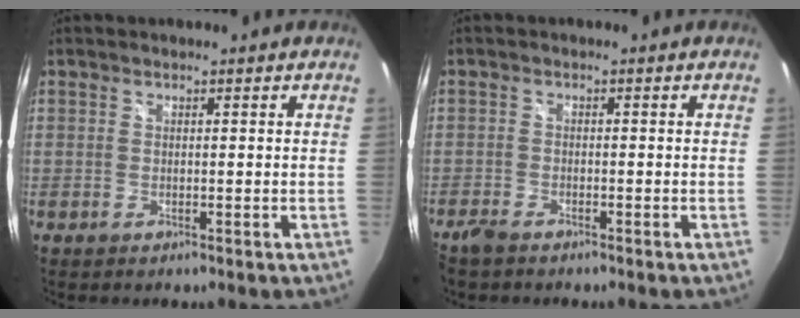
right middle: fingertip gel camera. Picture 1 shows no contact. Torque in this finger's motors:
{"motor_torque": [0.05, -0.05, 0.02, 0.04]}